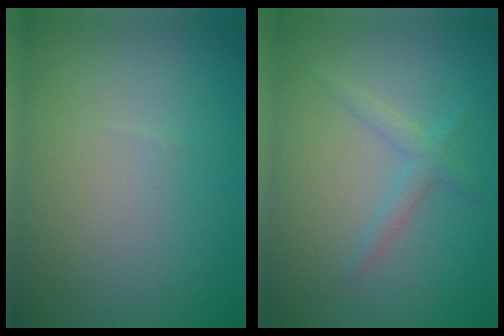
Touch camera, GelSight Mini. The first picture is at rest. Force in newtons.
{"total": 1.6, "press": 1.6, "slide": 0.1}